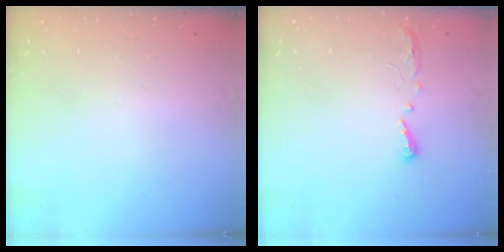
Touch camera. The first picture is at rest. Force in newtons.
{"total": 4.1, "press": 4.0, "slide": 0.6}